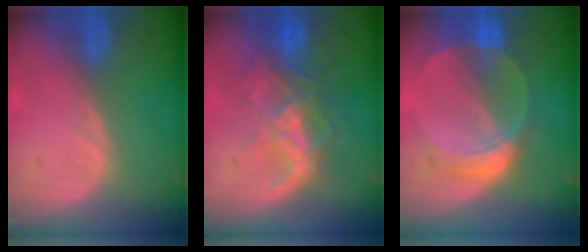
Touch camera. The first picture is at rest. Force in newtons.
{"total": 8.9, "press": 7.6, "slide": 4.8}
{"total": 6.8, "press": 6.0, "slide": 3.2}